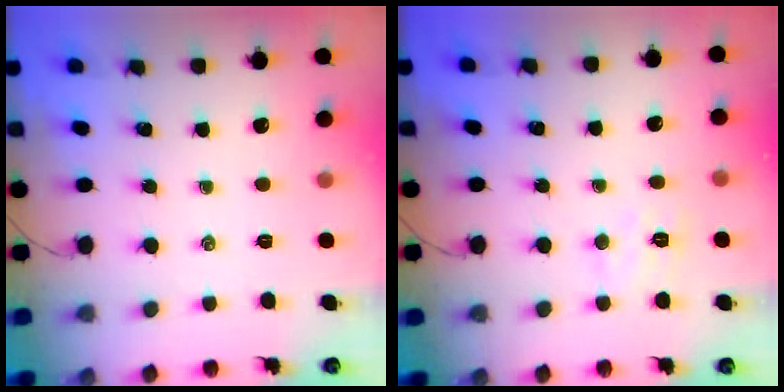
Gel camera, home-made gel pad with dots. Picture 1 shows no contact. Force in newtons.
{"total": 5.4, "press": 5.3, "slide": 1.1}